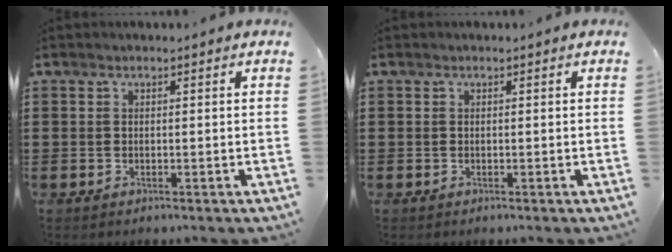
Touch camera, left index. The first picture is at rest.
{"total": 0.0}